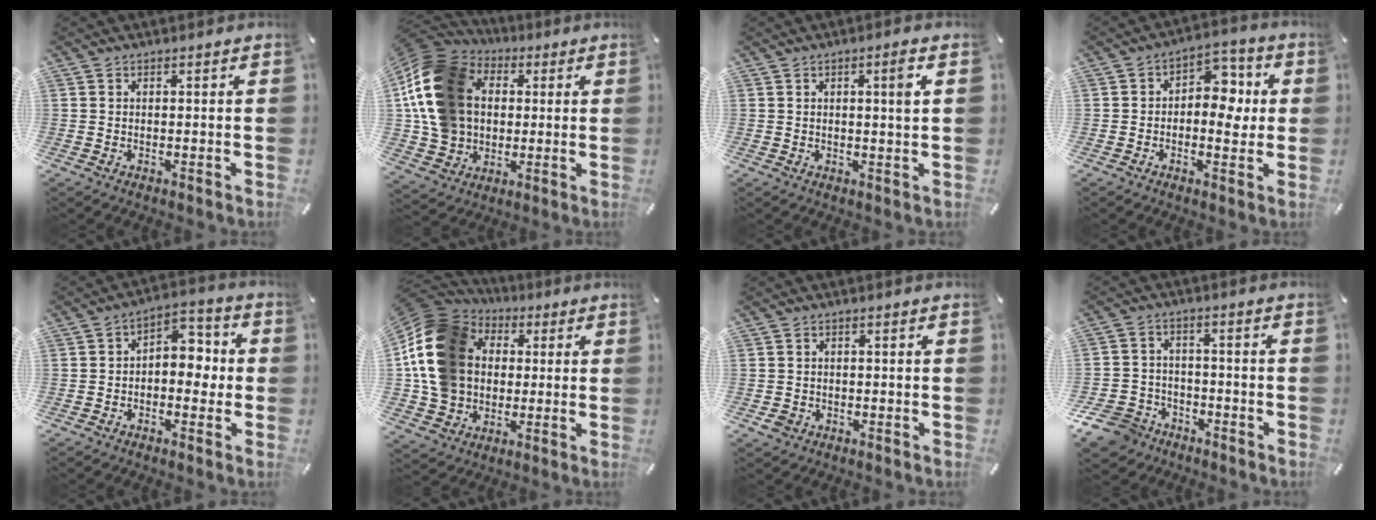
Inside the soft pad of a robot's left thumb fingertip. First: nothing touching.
{"total": 19.9, "force": [2.6, 16.5, 10.7], "torque": [-0.227, -0.004, 0.049]}
{"total": 3.5, "force": [1.0, 0.4, 3.3], "torque": [-0.049, -0.006, 0.010]}
{"total": 8.4, "force": [-0.2, 5.9, 5.9], "torque": [-0.066, -0.001, -0.010]}
{"total": 7.0, "force": [-0.7, 4.8, 5.0], "torque": [-0.061, 0.000, -0.020]}
{"total": 18.3, "force": [1.8, 15.7, 9.3], "torque": [-0.204, 0.003, 0.038]}
{"total": 1.9, "force": [-0.7, 1.6, 0.7], "torque": [-0.014, 0.003, -0.015]}
{"total": 8.4, "force": [-5.8, 5.9, 1.6], "torque": [-0.040, 0.043, -0.110]}